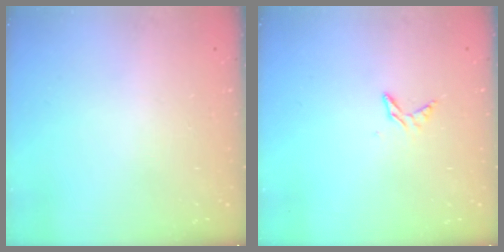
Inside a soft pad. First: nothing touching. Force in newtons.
{"total": 5.0, "press": 5.0, "slide": 0.5}